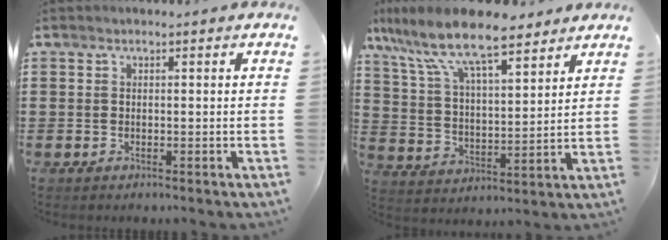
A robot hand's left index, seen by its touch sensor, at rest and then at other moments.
{"total": 11.5, "force": [9.1, 2.5, 6.6], "torque": [-0.159, -0.031, 0.159]}